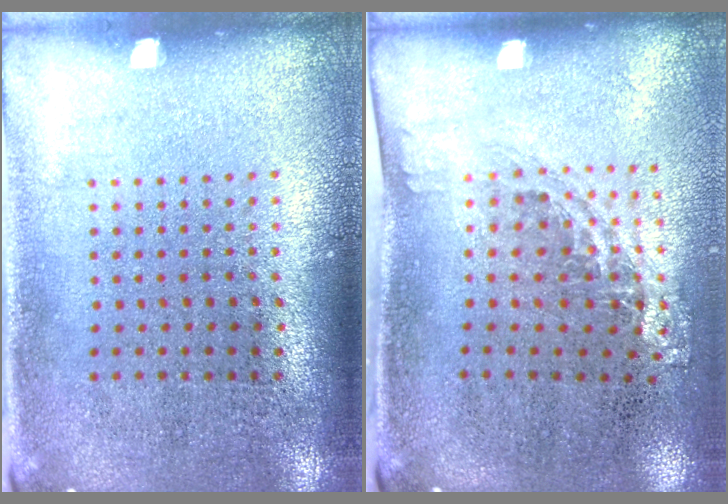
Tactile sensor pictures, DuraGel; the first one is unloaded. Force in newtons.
{"total": 1.3, "press": 1.0, "slide": 0.9}